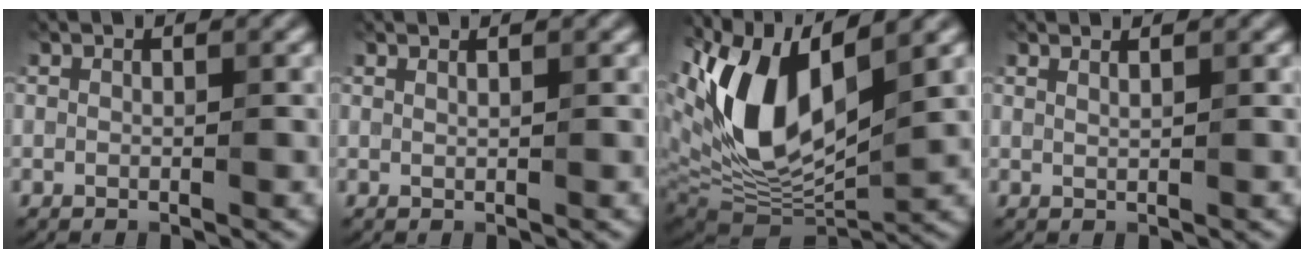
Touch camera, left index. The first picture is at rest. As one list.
[{"total": 0.7, "force": [0.5, 0.1, 0.4], "torque": [-0.001, -0.002, 0.003]}, {"total": 13.2, "force": [3.9, 6.1, 11.0], "torque": [-0.223, 0.003, 0.066]}, {"total": 1.0, "force": [0.8, 0.2, 0.5], "torque": [-0.001, -0.001, 0.004]}]